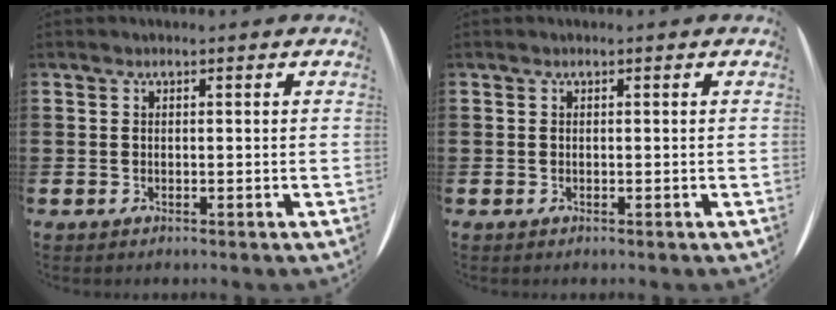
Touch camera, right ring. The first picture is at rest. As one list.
[{"total": 0.0}]